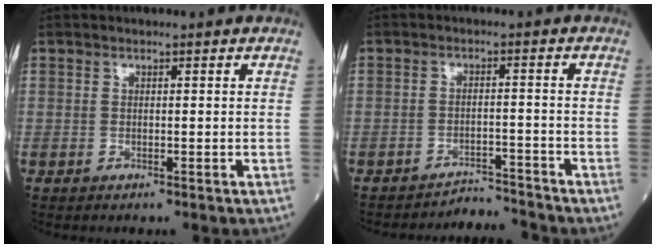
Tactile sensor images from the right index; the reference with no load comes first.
{"total": 4.5, "force": [-4.1, -0.8, -1.5], "torque": [0.028, 0.003, -0.064]}